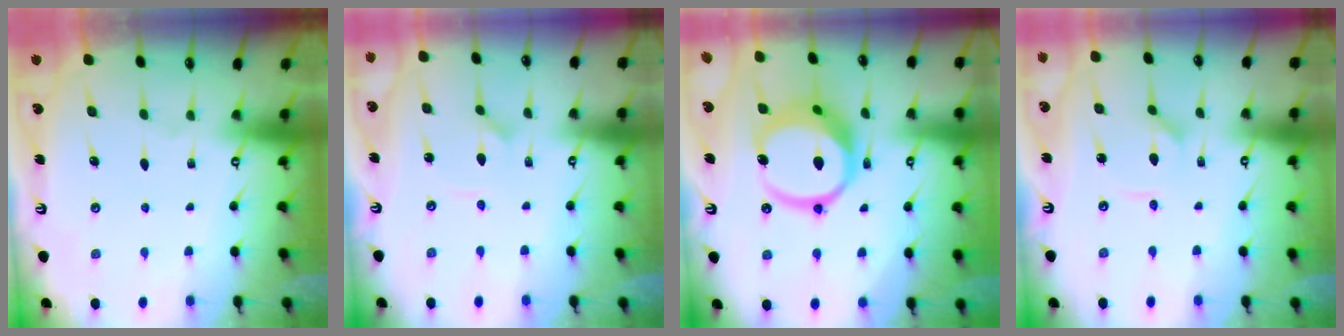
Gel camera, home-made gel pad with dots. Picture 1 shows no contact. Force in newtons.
{"total": 1.2, "press": 1.2, "slide": 0.1}
{"total": 15.2, "press": 15.1, "slide": 1.8}
{"total": 1.8, "press": 1.7, "slide": 0.2}